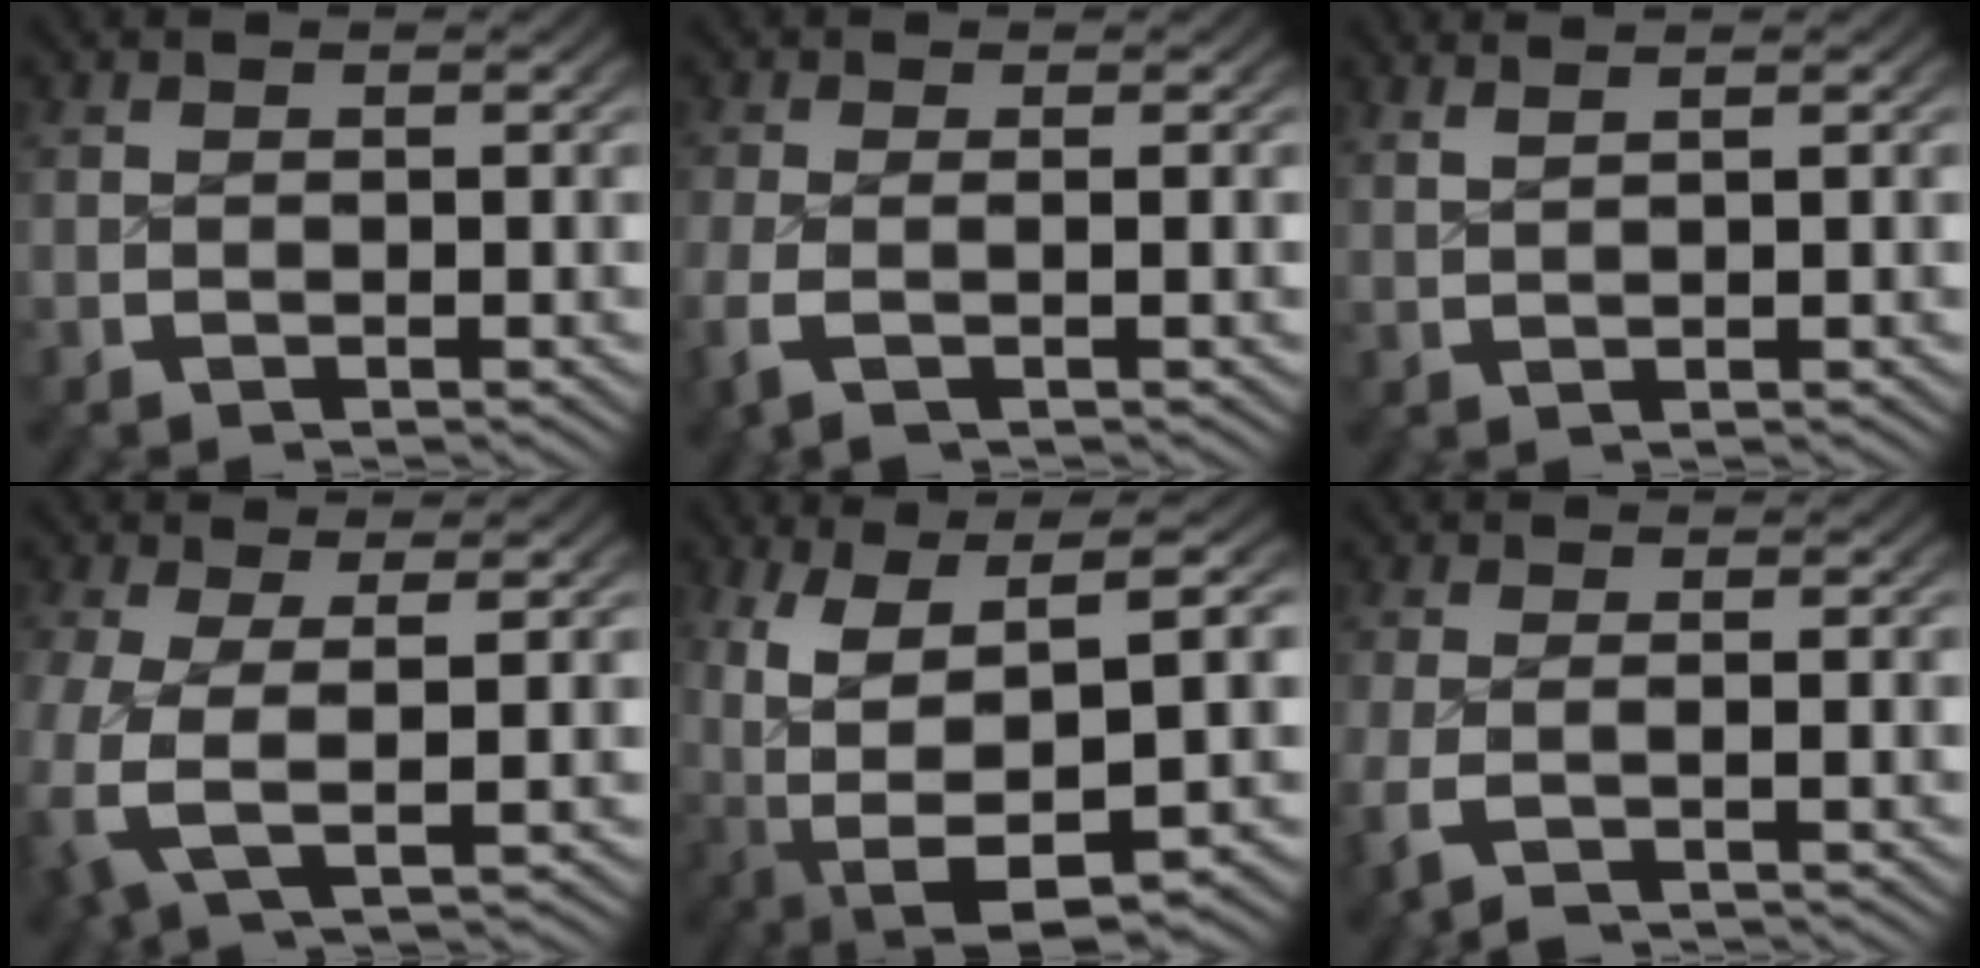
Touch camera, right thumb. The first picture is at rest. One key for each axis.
{"total": 2.3, "fx": -0.6, "fy": 0.8, "fz": 2.1, "tx": -0.062, "ty": -0.009, "tz": -0.008}
{"total": 2.5, "fx": 2.0, "fy": 0.0, "fz": 1.6, "tx": -0.019, "ty": 0.011, "tz": 0.036}
{"total": 6.1, "fx": 0.0, "fy": 2.7, "fz": 5.5, "tx": -0.151, "ty": -0.027, "tz": 0.017}
{"total": 12.4, "fx": -1.6, "fy": 7.1, "fz": 10.1, "tx": -0.211, "ty": -0.040, "tz": 0.000}
{"total": 2.5, "fx": -1.0, "fy": 0.9, "fz": 2.1, "tx": -0.058, "ty": -0.006, "tz": -0.015}